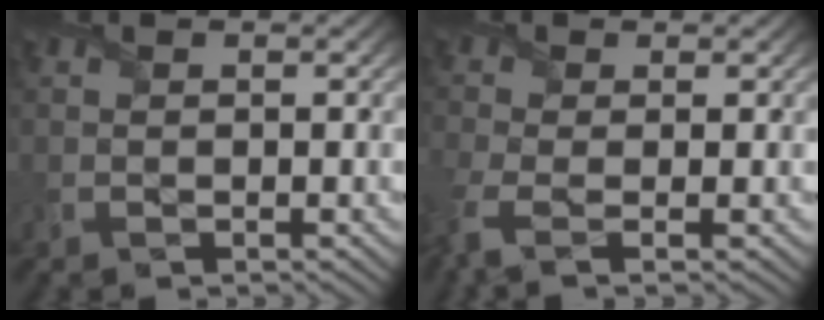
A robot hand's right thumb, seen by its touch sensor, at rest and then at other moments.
{"total": 4.4, "force": [-1.5, 2.0, 3.6], "torque": [-0.103, -0.008, -0.040]}